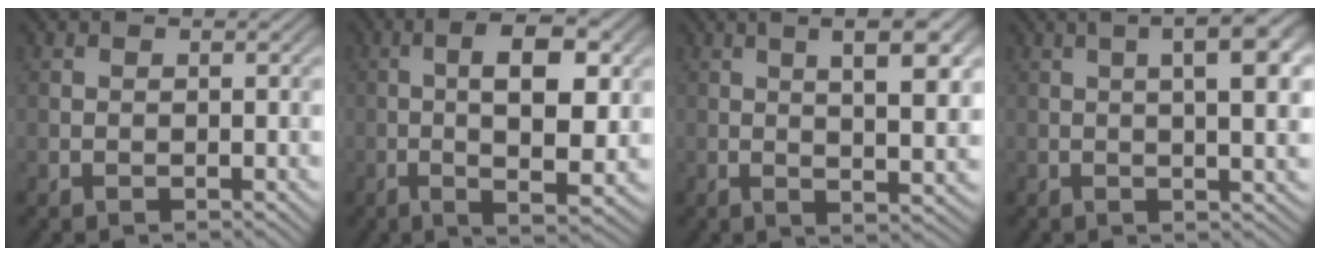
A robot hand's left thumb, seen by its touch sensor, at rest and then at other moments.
{"total": 9.5, "force": [0.3, 2.7, 9.0], "torque": [-0.153, 0.004, 0.004]}
{"total": 9.4, "force": [2.7, 2.5, 8.6], "torque": [-0.109, 0.013, 0.036]}
{"total": 7.3, "force": [1.5, 1.6, 7.0], "torque": [-0.098, 0.012, 0.019]}